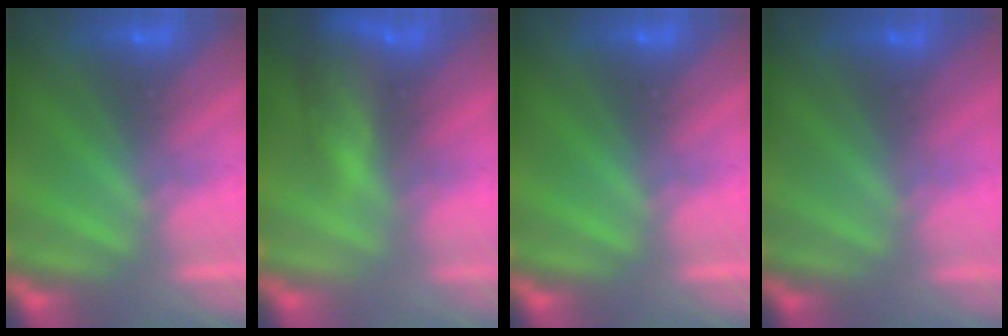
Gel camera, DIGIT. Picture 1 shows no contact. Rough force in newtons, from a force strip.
{"total": 8.4}
{"total": 0.0}
{"total": 2.3}